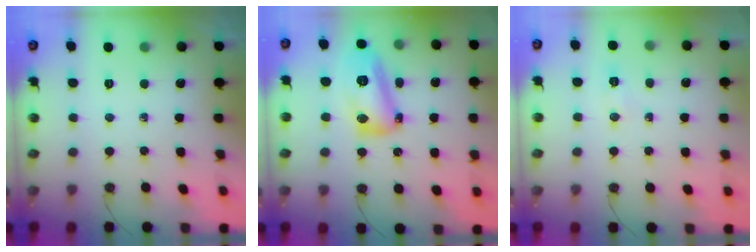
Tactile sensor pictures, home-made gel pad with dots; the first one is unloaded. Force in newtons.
{"total": 14.0, "press": 13.9, "slide": 1.6}
{"total": 3.8, "press": 3.7, "slide": 0.5}